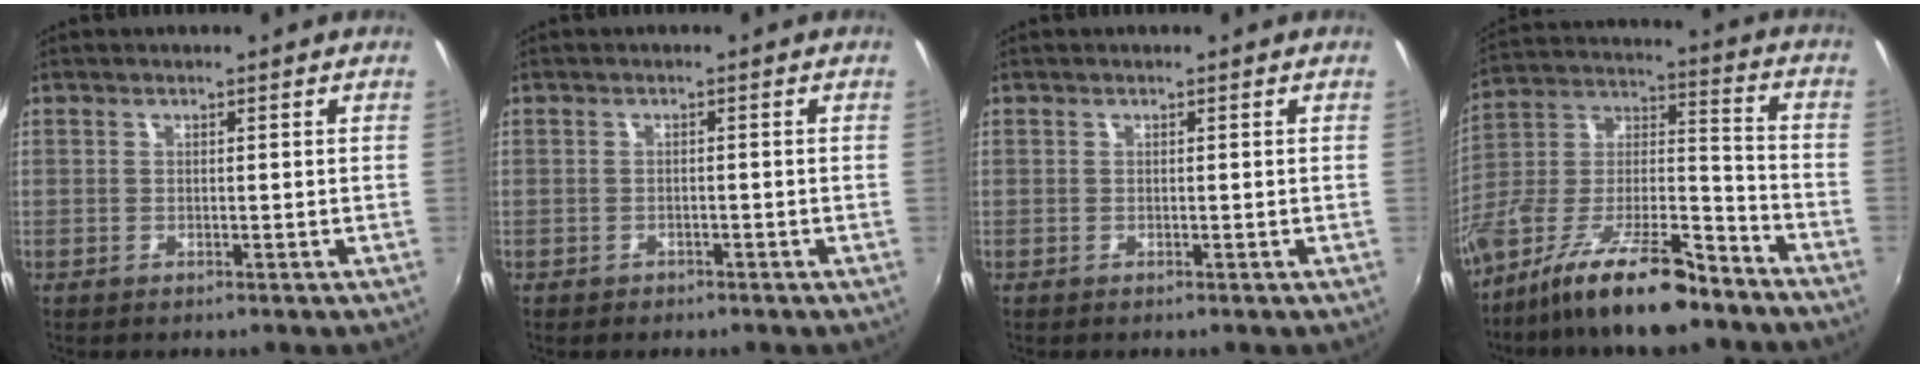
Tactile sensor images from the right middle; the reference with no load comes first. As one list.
[{"total": 1.6, "force": [-1.2, 1.0, 0.4], "torque": [-0.010, -0.003, -0.017]}, {"total": 0.0}, {"total": 19.0, "force": [-13.9, 4.8, 12.1], "torque": [-0.228, -0.004, -0.242]}]